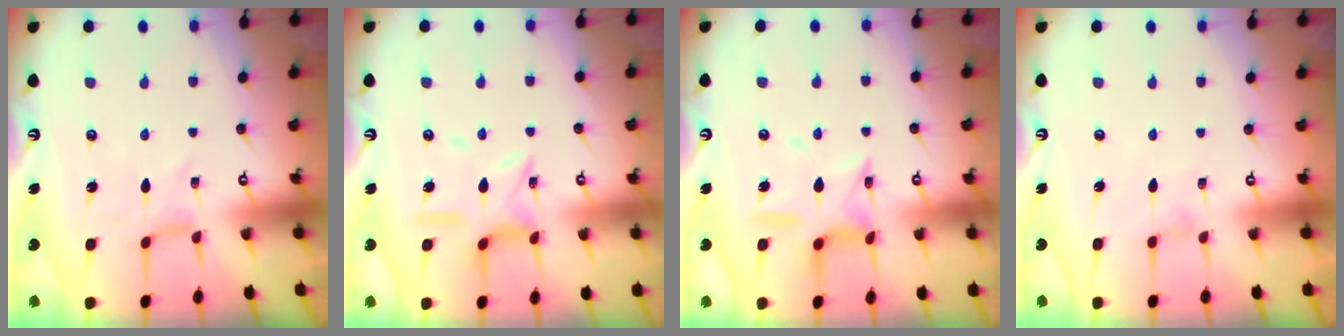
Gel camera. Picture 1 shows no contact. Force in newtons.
{"total": 9.8, "press": 9.8, "slide": 0.8}
{"total": 10.5, "press": 10.5, "slide": 0.4}
{"total": 0.6, "press": 0.6, "slide": 0.2}